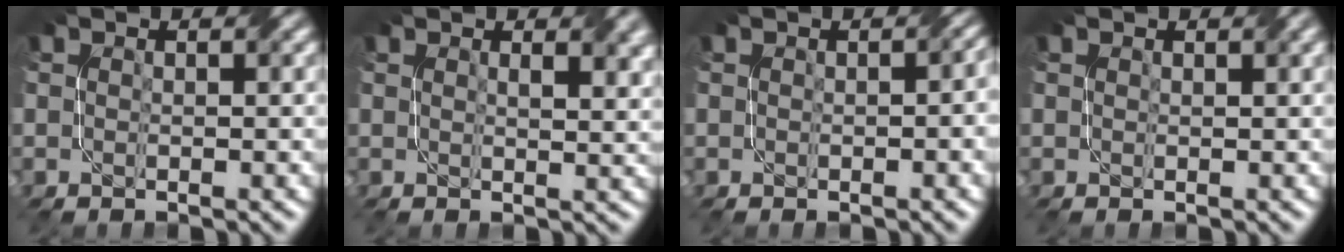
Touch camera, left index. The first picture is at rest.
{"total": 3.3, "force": [1.5, 1.2, 2.6], "torque": [-0.026, 0.001, 0.023]}
{"total": 2.0, "force": [-1.2, 0.5, 1.5], "torque": [-0.014, -0.002, -0.011]}
{"total": 1.1, "force": [0.9, 0.1, 0.6], "torque": [-0.009, 0.000, 0.013]}